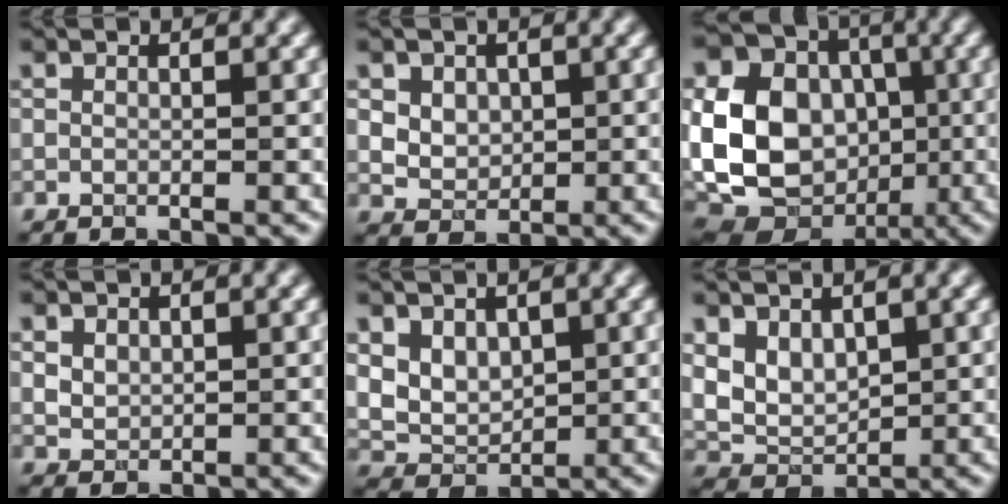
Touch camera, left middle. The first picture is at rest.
{"total": 4.5, "force": [1.8, 3.4, 2.2], "torque": [-0.045, 0.011, 0.034]}
{"total": 14.5, "force": [-1.4, 11.5, 8.7], "torque": [-0.189, -0.007, -0.024]}
{"total": 1.6, "force": [0.7, 1.2, 0.7], "torque": [-0.013, -0.003, 0.020]}
{"total": 3.8, "force": [1.5, 2.8, 2.2], "torque": [-0.045, -0.008, 0.039]}
{"total": 3.5, "force": [1.4, 2.4, 2.1], "torque": [-0.045, -0.007, 0.029]}